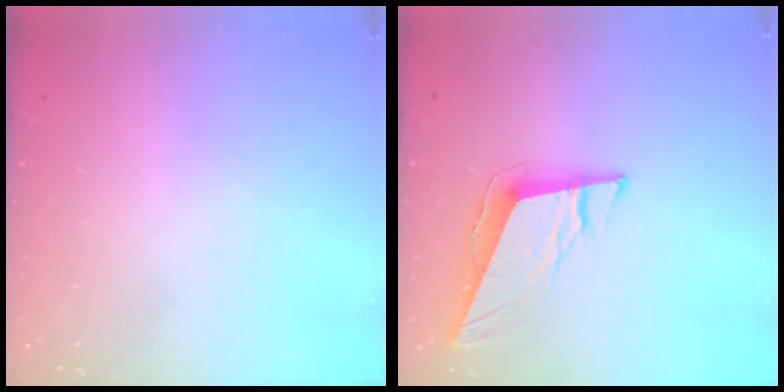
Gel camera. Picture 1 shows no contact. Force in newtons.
{"total": 9.6, "press": 9.4, "slide": 1.8}